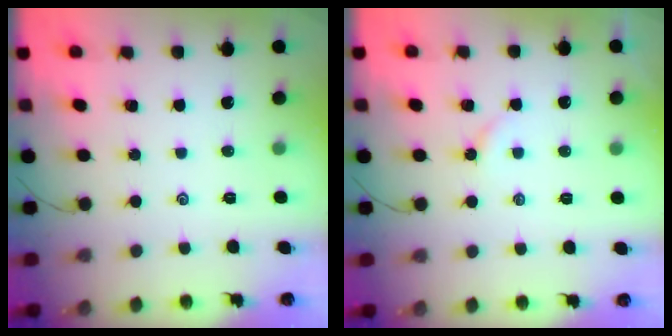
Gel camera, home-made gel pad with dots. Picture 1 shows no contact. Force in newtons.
{"total": 2.2, "press": 2.2, "slide": 0.3}